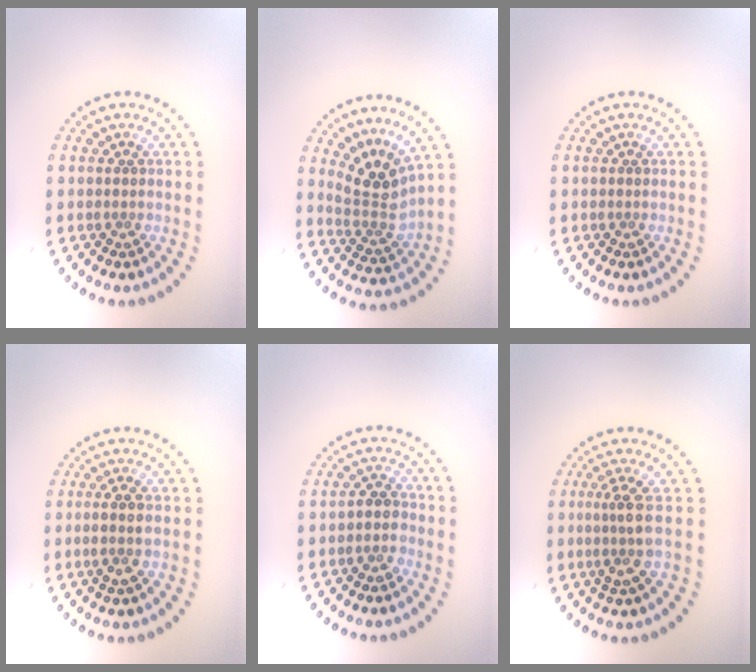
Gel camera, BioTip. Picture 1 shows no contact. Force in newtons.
{"total": 3.7, "press": 2.6, "slide": 2.6}
{"total": 0.0}
{"total": 1.7, "press": 1.4, "slide": 0.9}
{"total": 1.9, "press": 1.6, "slide": 1.1}
{"total": 2.6, "press": 1.8, "slide": 1.8}